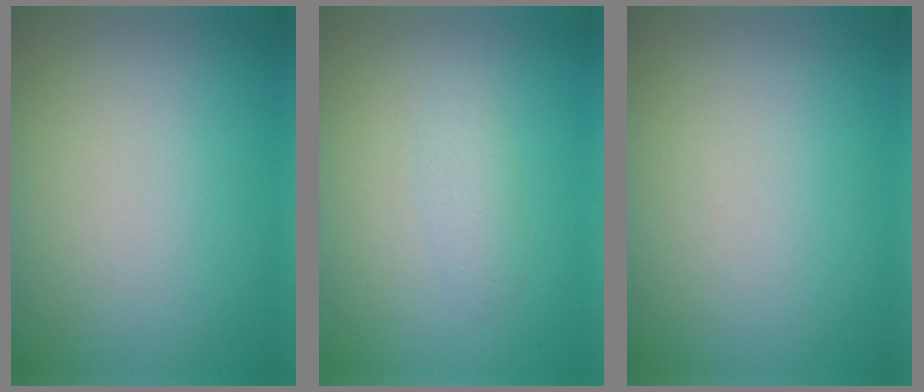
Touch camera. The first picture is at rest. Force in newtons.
{"total": 1.2, "press": 1.2, "slide": 0.1}
{"total": 0.0}